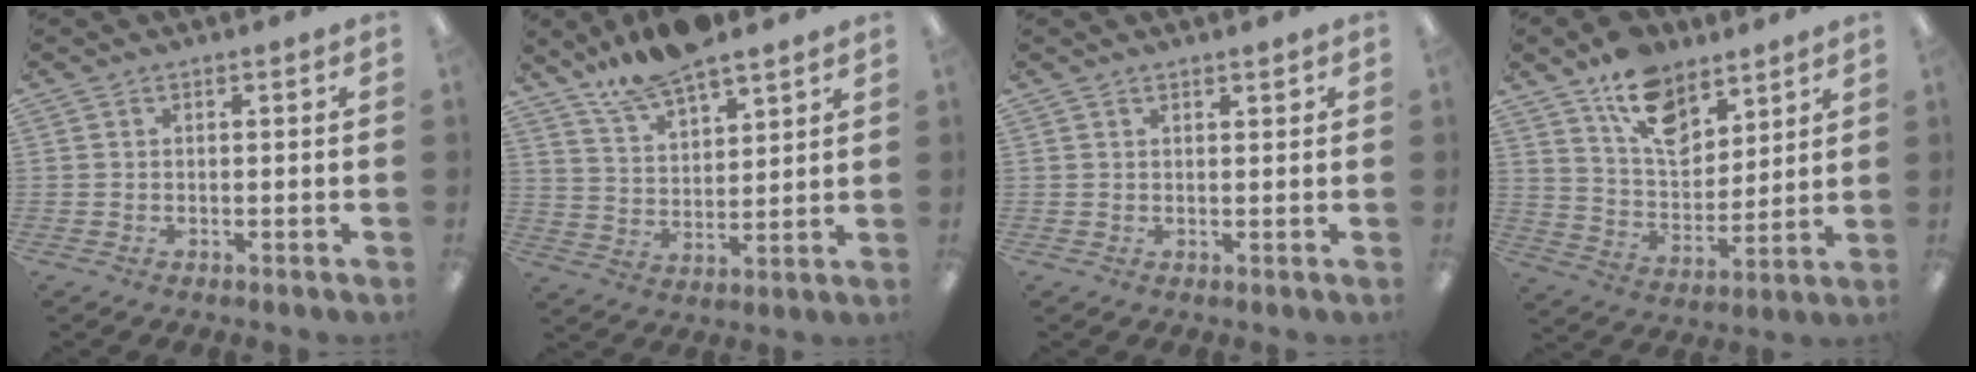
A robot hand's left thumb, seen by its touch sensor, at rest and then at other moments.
{"total": 11.5, "force": [9.8, 3.5, 5.0], "torque": [-0.098, -0.049, 0.181]}
{"total": 1.1, "force": [1.0, 0.2, 0.3], "torque": [-0.007, -0.001, 0.018]}
{"total": 14.1, "force": [9.2, 8.2, 6.9], "torque": [-0.113, -0.044, 0.170]}